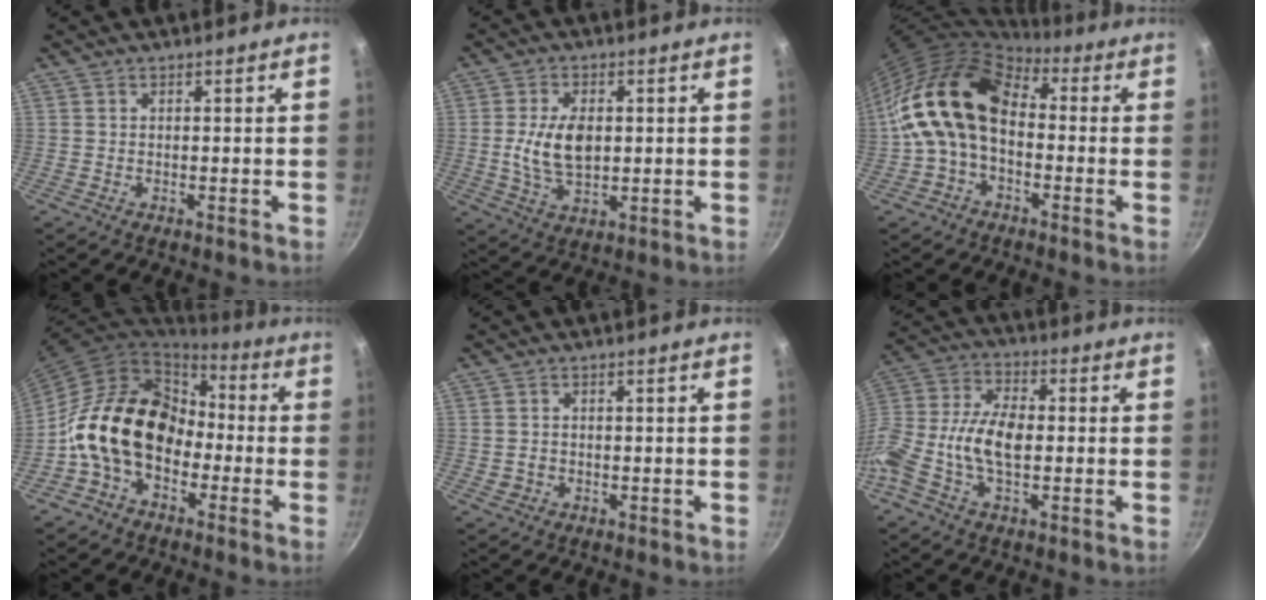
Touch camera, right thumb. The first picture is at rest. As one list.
[{"total": 9.1, "force": [0.5, 5.4, 7.3], "torque": [-0.128, -0.006, 0.009]}, {"total": 15.2, "force": [-0.3, 10.4, 11.0], "torque": [-0.175, 0.040, -0.024]}, {"total": 17.0, "force": [-3.3, 12.4, 11.2], "torque": [-0.153, 0.054, -0.073]}, {"total": 1.9, "force": [-0.4, 1.7, 0.8], "torque": [-0.009, 0.008, -0.001]}, {"total": 14.8, "force": [-1.5, 8.2, 12.2], "torque": [-0.251, 0.026, -0.048]}]